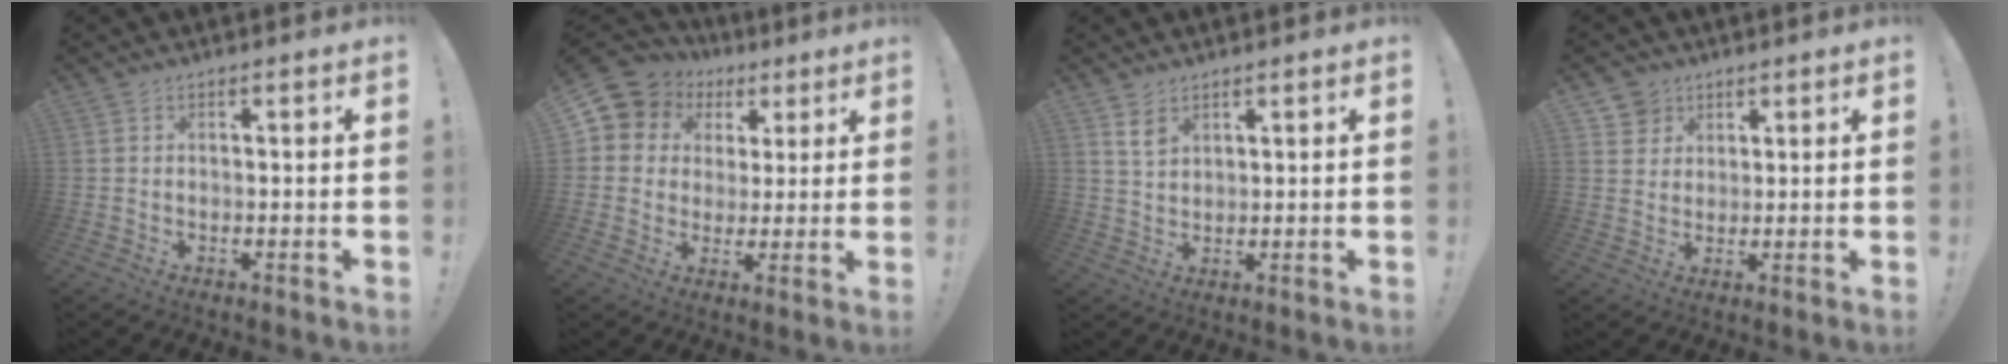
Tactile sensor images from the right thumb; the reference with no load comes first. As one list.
[{"total": 9.1, "force": [3.5, 8.0, 2.6], "torque": [-0.048, -0.019, 0.072]}, {"total": 3.8, "force": [2.6, 2.2, 1.6], "torque": [-0.019, -0.018, 0.049]}, {"total": 5.4, "force": [3.2, 4.4, 0.4], "torque": [-0.007, -0.017, 0.061]}]